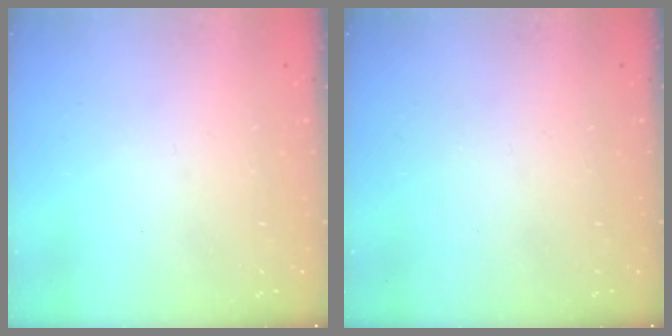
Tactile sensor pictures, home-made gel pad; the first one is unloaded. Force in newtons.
{"total": 0.0}